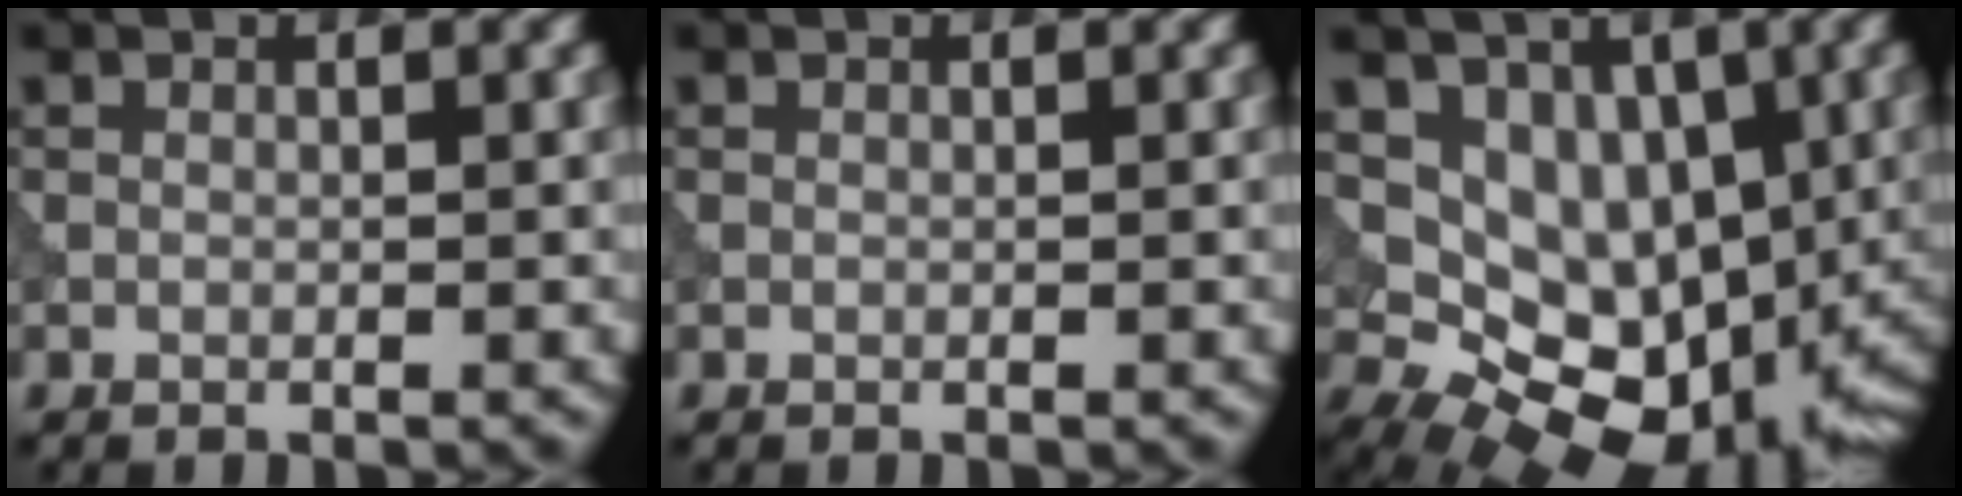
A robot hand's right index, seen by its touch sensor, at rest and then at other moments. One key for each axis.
{"total": 0.0}
{"total": 12.9, "fx": 0.7, "fy": 9.0, "fz": 9.2, "tx": -0.113, "ty": -0.003, "tz": 0.026}